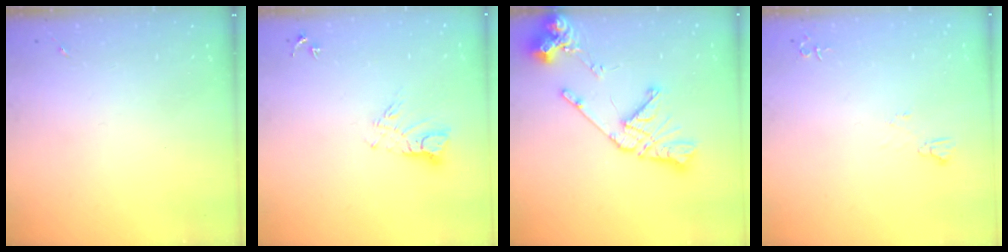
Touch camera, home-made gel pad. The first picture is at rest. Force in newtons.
{"total": 7.7, "press": 7.7, "slide": 0.7}
{"total": 16.1, "press": 16.0, "slide": 2.0}
{"total": 4.9, "press": 4.9, "slide": 0.6}